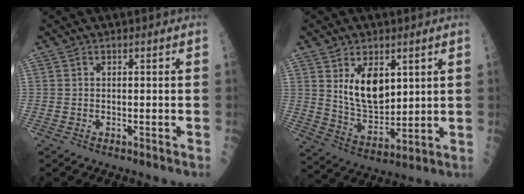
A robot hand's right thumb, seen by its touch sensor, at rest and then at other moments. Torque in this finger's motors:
{"motor_torque": [0.36, 0.33, 0.90, 0.48, 0.07]}